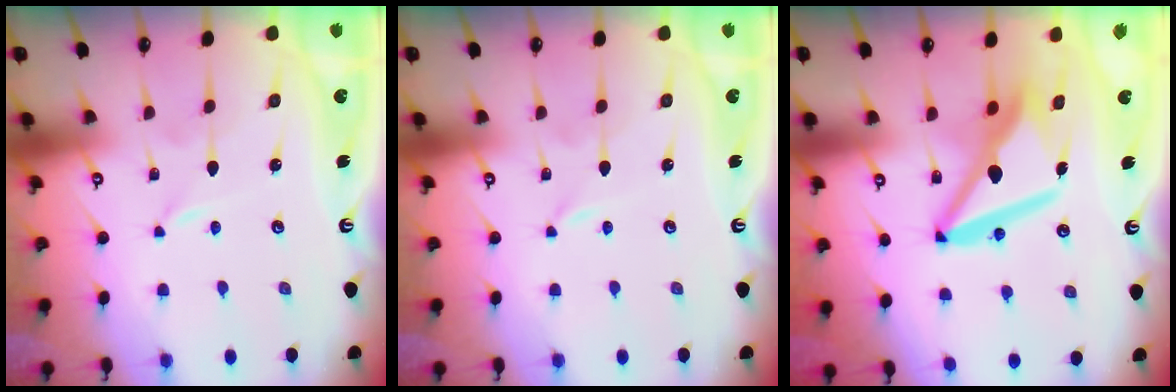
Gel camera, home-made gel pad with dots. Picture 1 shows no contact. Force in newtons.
{"total": 0.0}
{"total": 13.7, "press": 13.6, "slide": 1.3}